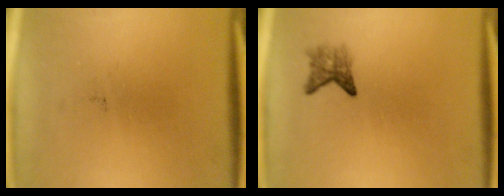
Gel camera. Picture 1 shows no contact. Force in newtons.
{"total": 2.3}